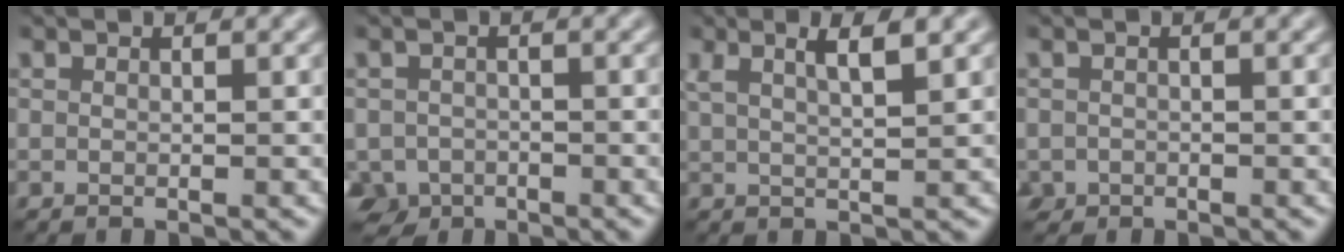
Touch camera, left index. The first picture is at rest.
{"total": 3.2, "force": [-2.0, 2.3, 1.0], "torque": [-0.015, -0.009, -0.043]}
{"total": 3.1, "force": [1.6, 0.8, 2.6], "torque": [-0.032, 0.000, 0.027]}
{"total": 1.0, "force": [-0.7, 0.8, 0.0], "torque": [0.001, -0.006, -0.014]}